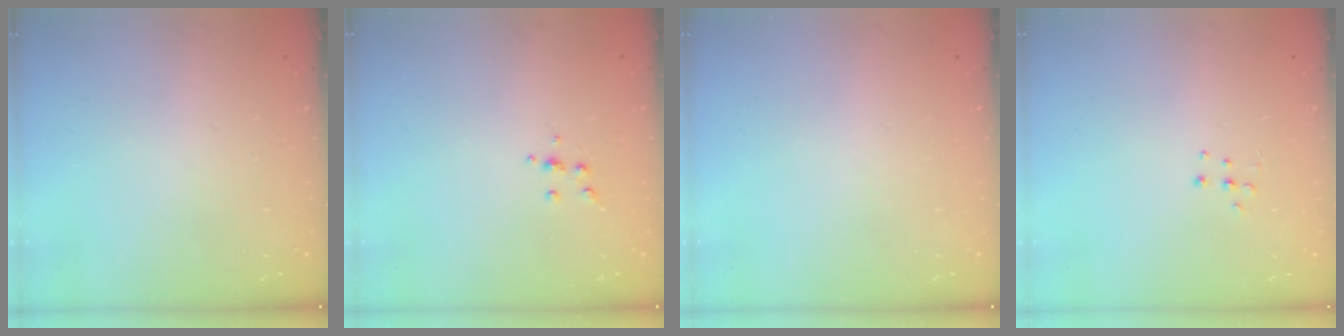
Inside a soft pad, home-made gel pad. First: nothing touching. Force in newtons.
{"total": 4.0, "press": 3.9, "slide": 0.9}
{"total": 0.0}
{"total": 4.3, "press": 4.3, "slide": 0.4}